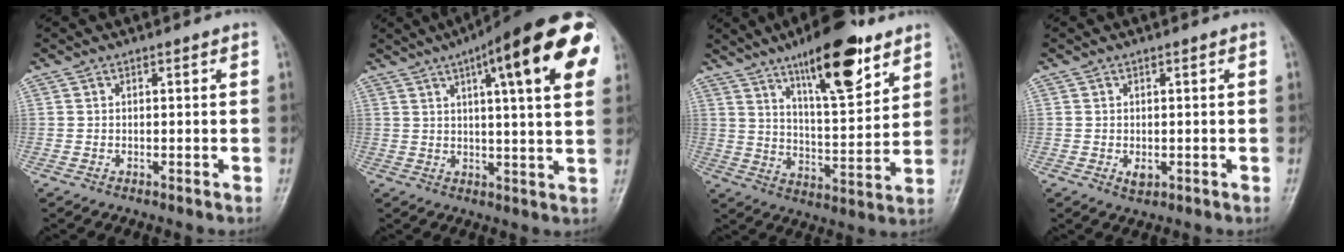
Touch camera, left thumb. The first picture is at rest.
{"total": 21.1, "force": [8.4, 4.6, 18.7], "torque": [-0.248, 0.002, 0.106]}
{"total": 16.6, "force": [10.3, 5.0, 12.1], "torque": [-0.158, -0.057, 0.167]}
{"total": 1.5, "force": [-0.4, 1.1, 1.0], "torque": [-0.013, -0.003, -0.001]}